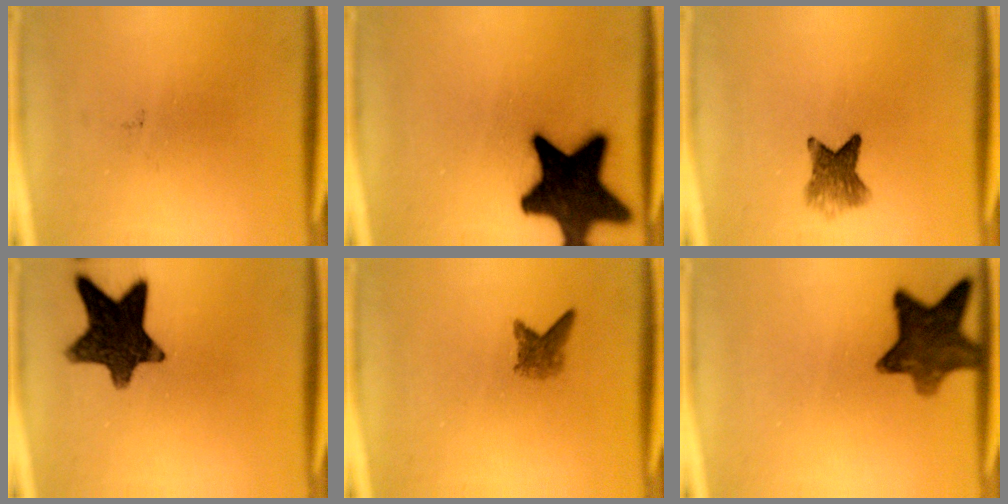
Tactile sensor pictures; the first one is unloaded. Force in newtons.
{"total": 19.8}
{"total": 4.8}
{"total": 13.3}
{"total": 2.3}
{"total": 10.1}